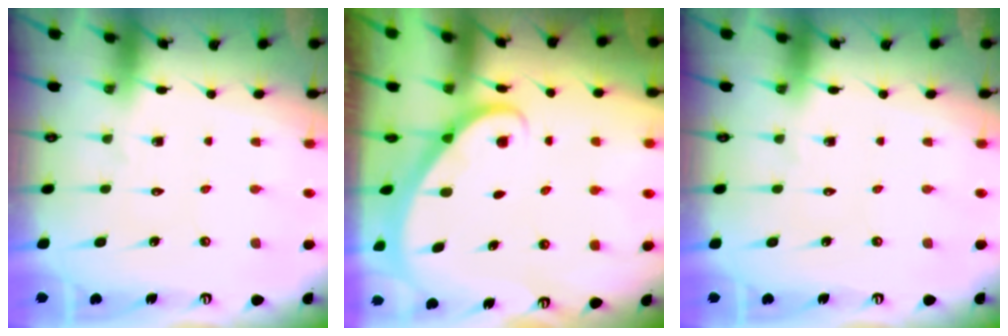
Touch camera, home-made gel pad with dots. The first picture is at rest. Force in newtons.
{"total": 1.9, "press": 1.9, "slide": 0.1}
{"total": 0.0}